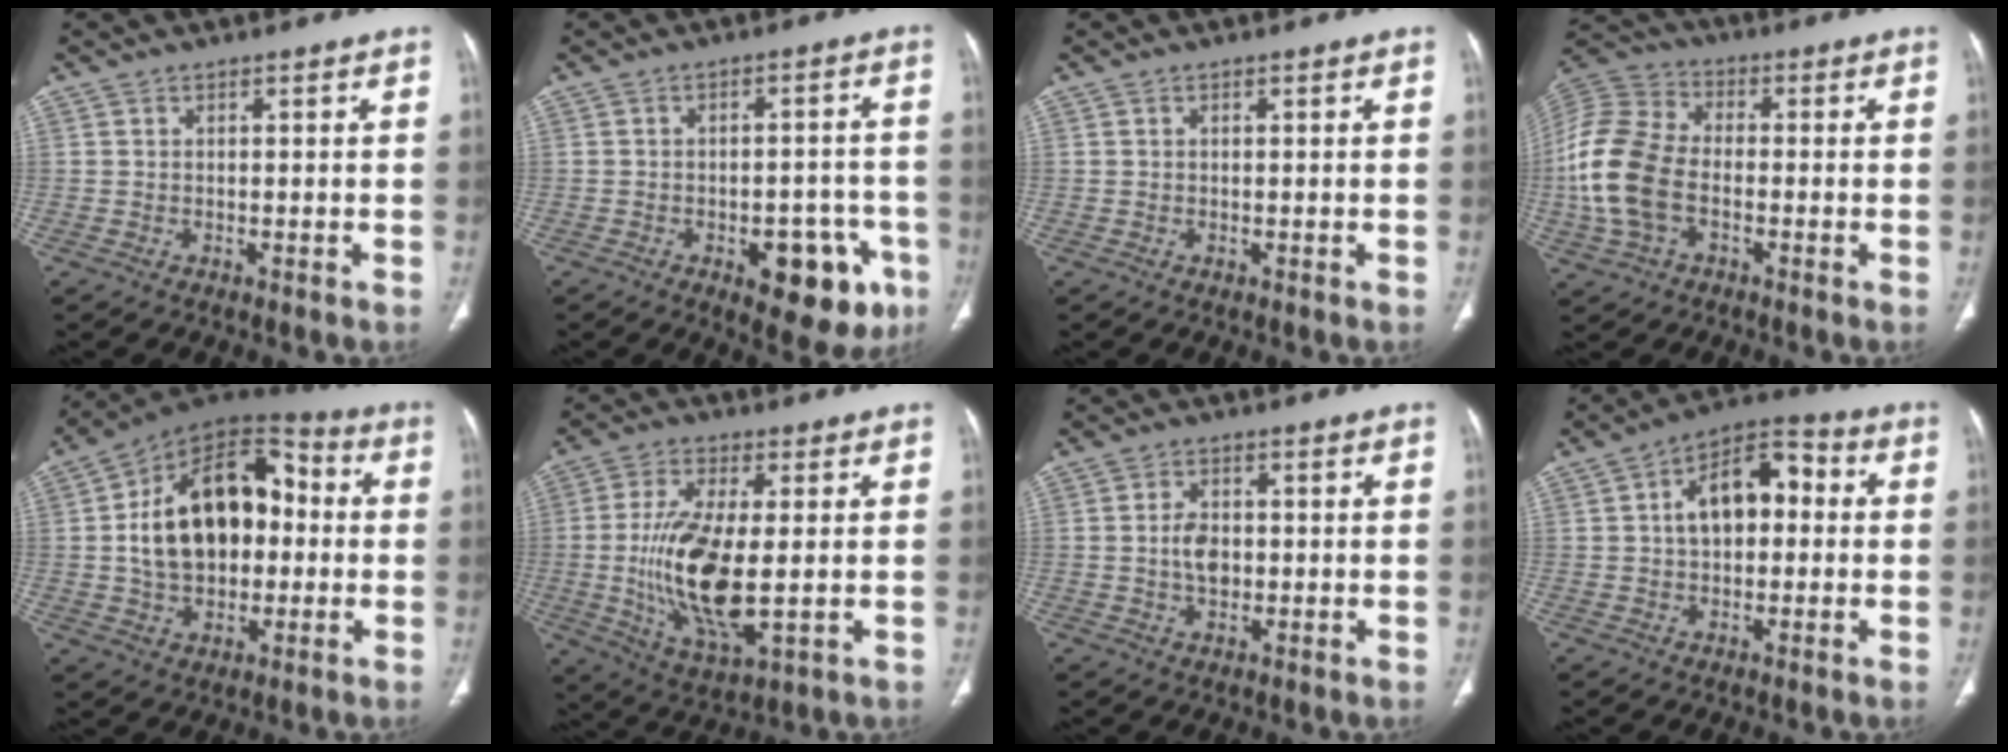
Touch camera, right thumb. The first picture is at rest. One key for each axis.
{"total": 13.2, "fx": -5.7, "fy": 6.5, "fz": 10.0, "tx": -0.087, "ty": 0.028, "tz": -0.062}
{"total": 0.0}
{"total": 15.7, "fx": -2.8, "fy": 10.3, "fz": 11.5, "tx": -0.255, "ty": 0.024, "tz": -0.057}
{"total": 21.5, "fx": 0.6, "fy": 14.2, "fz": 16.1, "tx": -0.235, "ty": 0.035, "tz": 0.009}
{"total": 16.4, "fx": -1.1, "fy": 6.5, "fz": 15.1, "tx": -0.300, "ty": -0.018, "tz": -0.011}
{"total": 4.8, "fx": -0.3, "fy": 3.2, "fz": 3.6, "tx": -0.058, "ty": 0.005, "tz": -0.006}
{"total": 12.2, "fx": 1.3, "fy": 7.5, "fz": 9.6, "tx": -0.131, "ty": 0.037, "tz": 0.009}